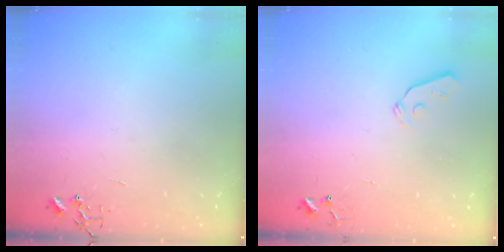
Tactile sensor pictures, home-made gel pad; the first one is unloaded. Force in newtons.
{"total": 3.8, "press": 3.7, "slide": 0.7}